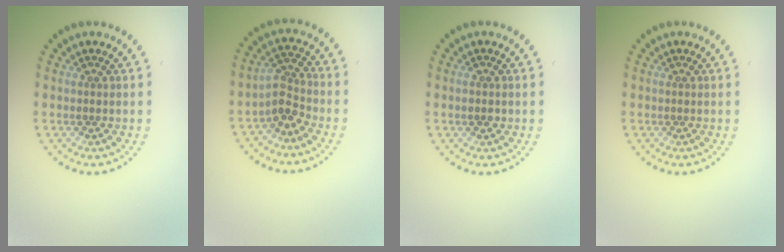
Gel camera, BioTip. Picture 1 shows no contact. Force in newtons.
{"total": 2.5, "press": 1.9, "slide": 1.7}
{"total": 1.4, "press": 1.4, "slide": 0.2}
{"total": 0.0}